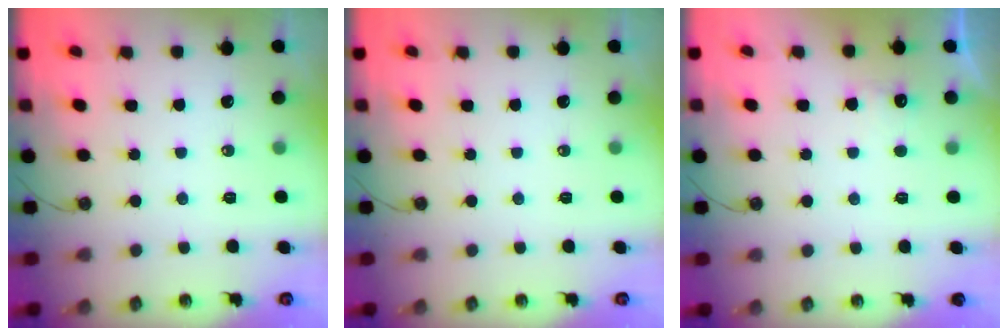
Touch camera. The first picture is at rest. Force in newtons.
{"total": 0.0}
{"total": 5.9, "press": 5.8, "slide": 1.2}